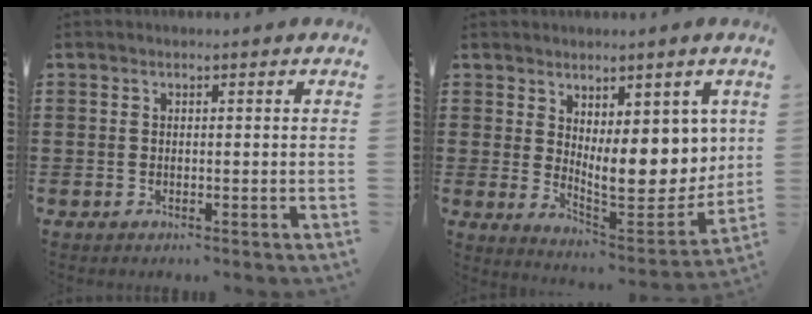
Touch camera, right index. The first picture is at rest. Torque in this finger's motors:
{"motor_torque": [2.14, 0.00, 1.05, 0.21]}